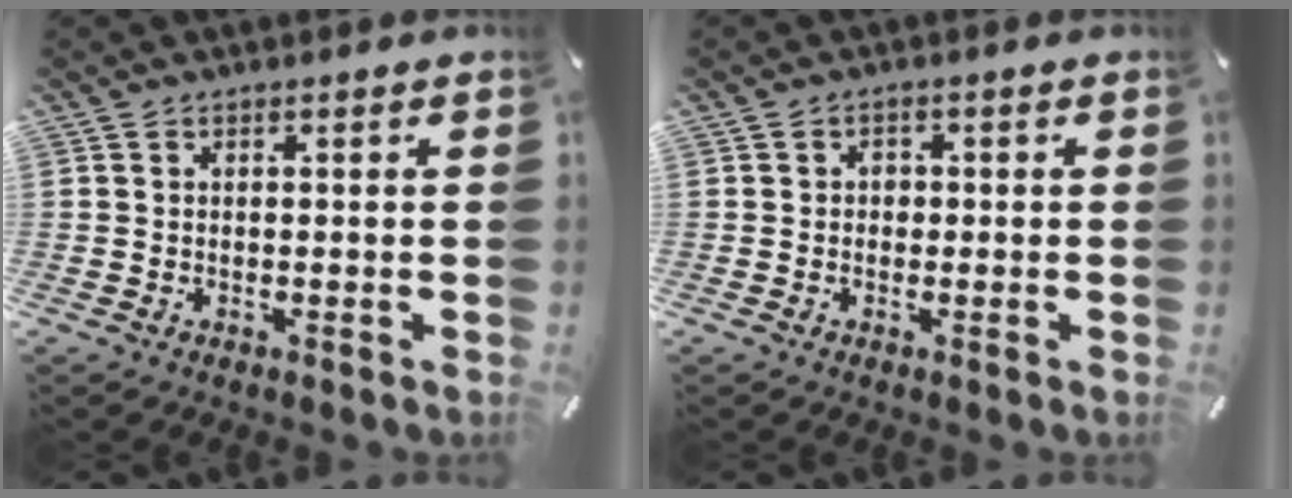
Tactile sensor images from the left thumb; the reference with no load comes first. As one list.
[{"total": 1.6, "force": [-0.4, 1.5, 0.6], "torque": [-0.006, 0.004, -0.013]}]